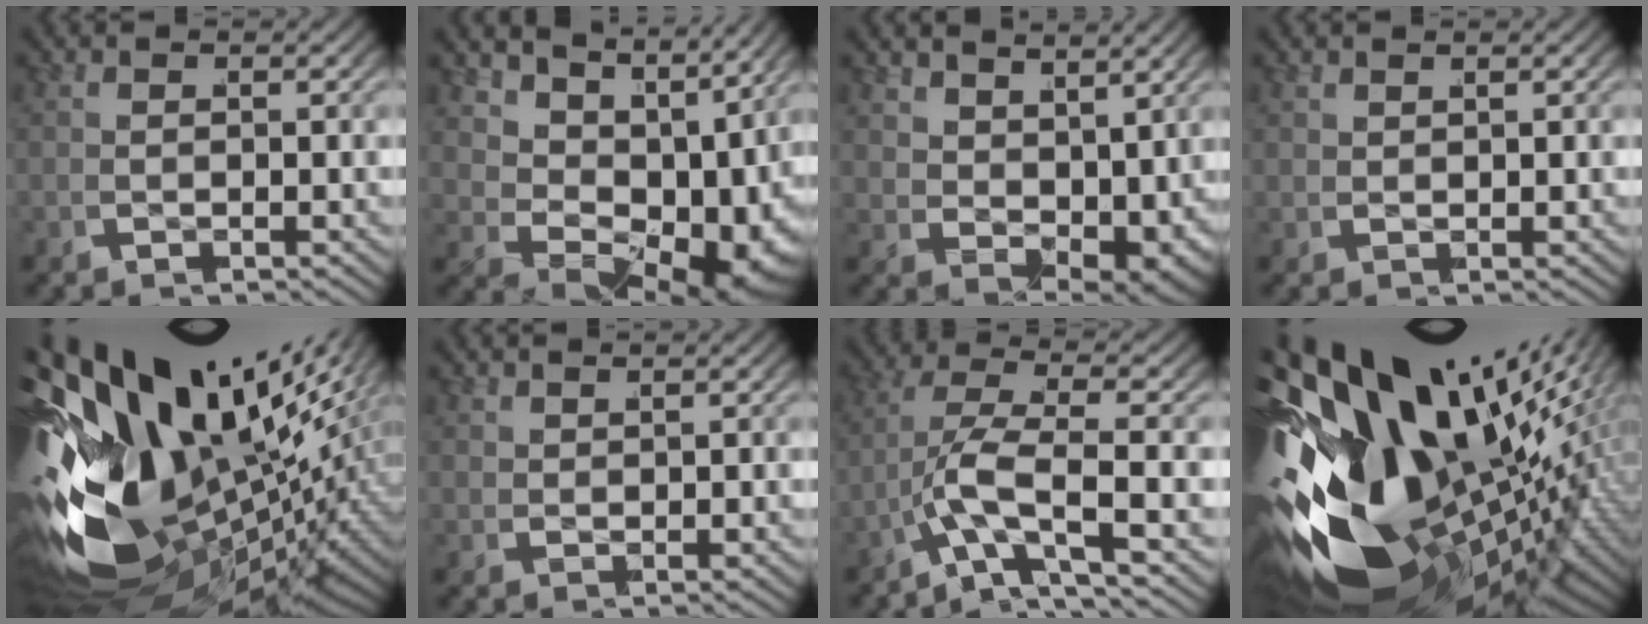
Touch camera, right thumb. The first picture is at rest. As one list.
[{"total": 11.4, "force": [0.6, 6.8, 9.2], "torque": [-0.151, -0.011, 0.012]}, {"total": 4.4, "force": [1.3, 2.4, 3.5], "torque": [-0.072, -0.026, 0.038]}, {"total": 1.2, "force": [1.1, -0.4, -0.3], "torque": [0.008, 0.006, 0.025]}, {"total": 30.9, "force": [-4.1, 20.1, 23.1], "torque": [-0.397, -0.048, -0.047]}, {"total": 1.5, "force": [1.4, -0.4, -0.3], "torque": [0.009, 0.007, 0.030]}, {"total": 4.4, "force": [-2.1, 1.0, 3.8], "torque": [-0.104, -0.015, -0.036]}, {"total": 33.9, "force": [-5.6, 22.1, 25.1], "torque": [-0.430, -0.050, -0.072]}]